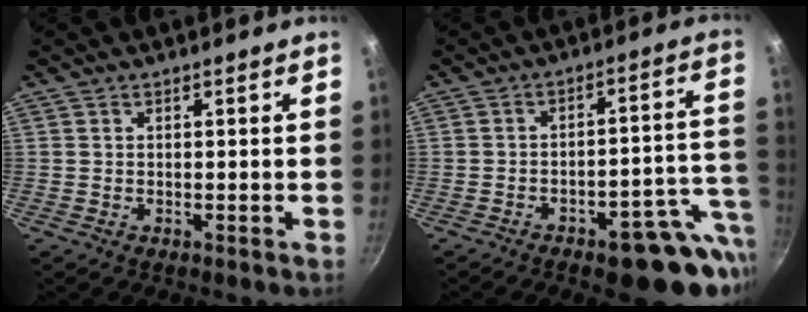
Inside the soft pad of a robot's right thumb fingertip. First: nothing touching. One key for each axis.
{"total": 15.9, "fx": -7.6, "fy": 6.5, "fz": 12.4, "tx": -0.101, "ty": 0.051, "tz": -0.094}